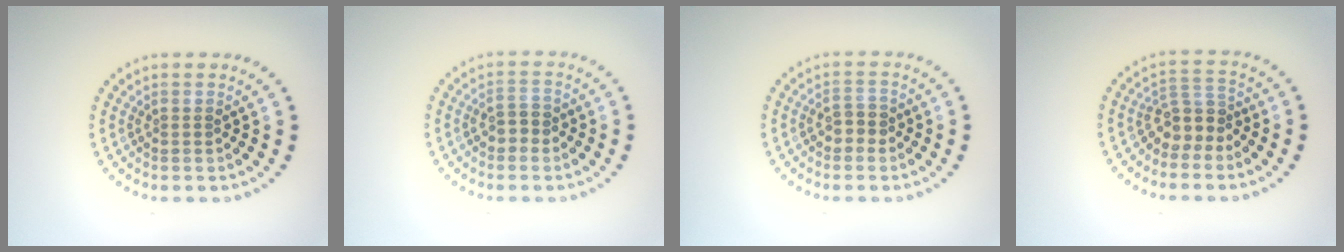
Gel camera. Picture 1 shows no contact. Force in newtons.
{"total": 2.0, "press": 1.9, "slide": 0.4}
{"total": 1.7, "press": 1.6, "slide": 0.6}
{"total": 2.8, "press": 2.2, "slide": 1.7}